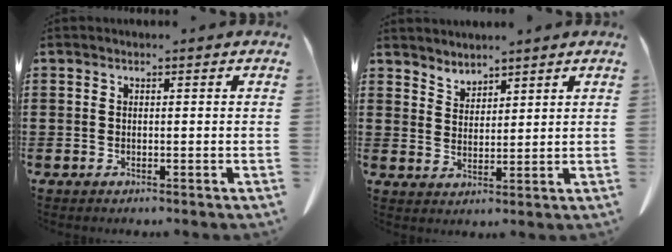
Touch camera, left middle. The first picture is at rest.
{"total": 3.2, "force": [3.1, 0.5, -0.4], "torque": [-0.002, -0.011, 0.061]}